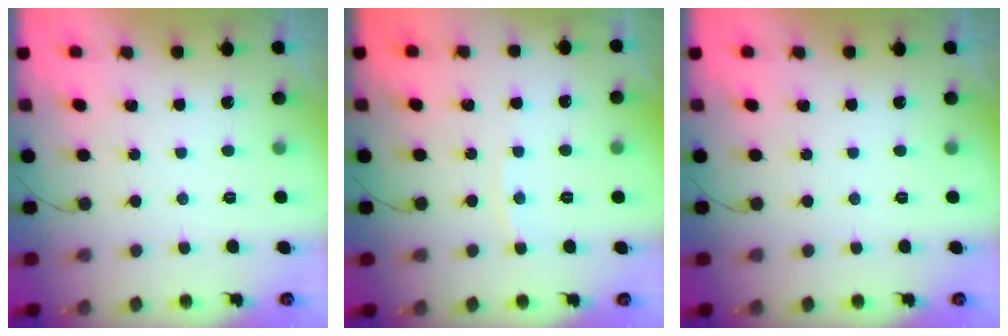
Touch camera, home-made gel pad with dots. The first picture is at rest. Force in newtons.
{"total": 2.7, "press": 2.7, "slide": 0.3}
{"total": 0.0}